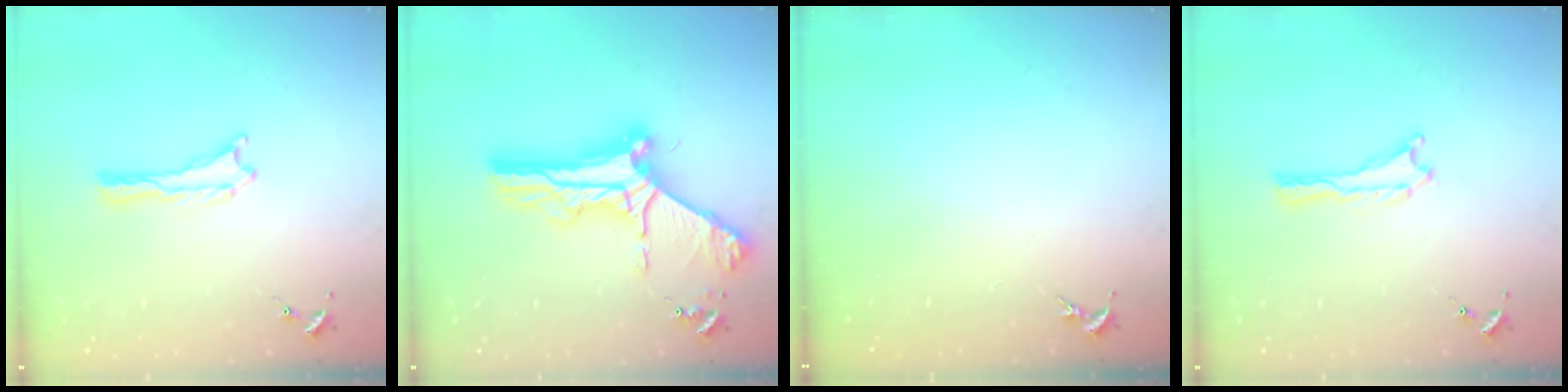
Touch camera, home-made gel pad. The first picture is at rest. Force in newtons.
{"total": 11.1, "press": 11.1, "slide": 1.3}
{"total": 0.0}
{"total": 0.0}